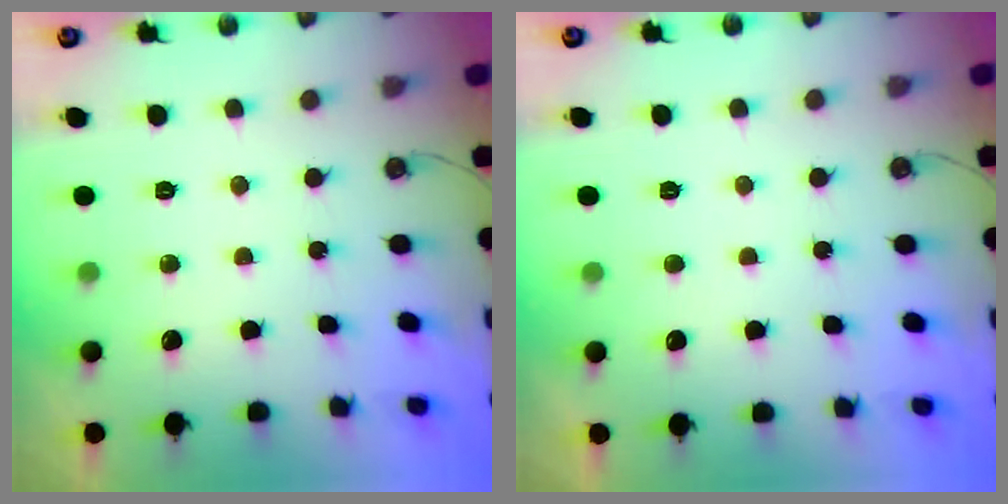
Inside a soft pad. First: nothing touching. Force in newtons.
{"total": 0.0}